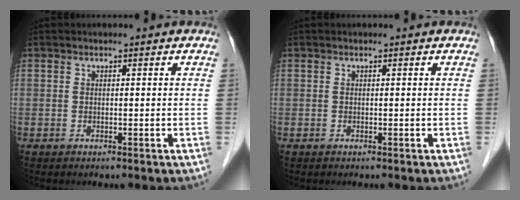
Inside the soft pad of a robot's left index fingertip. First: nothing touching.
{"total": 0.0}